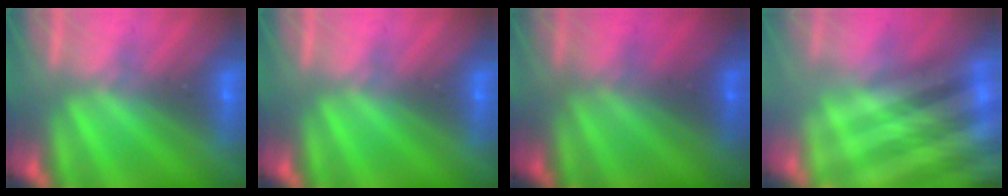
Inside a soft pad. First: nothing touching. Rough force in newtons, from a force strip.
{"total": 0.0}
{"total": 1.8}
{"total": 8.6}